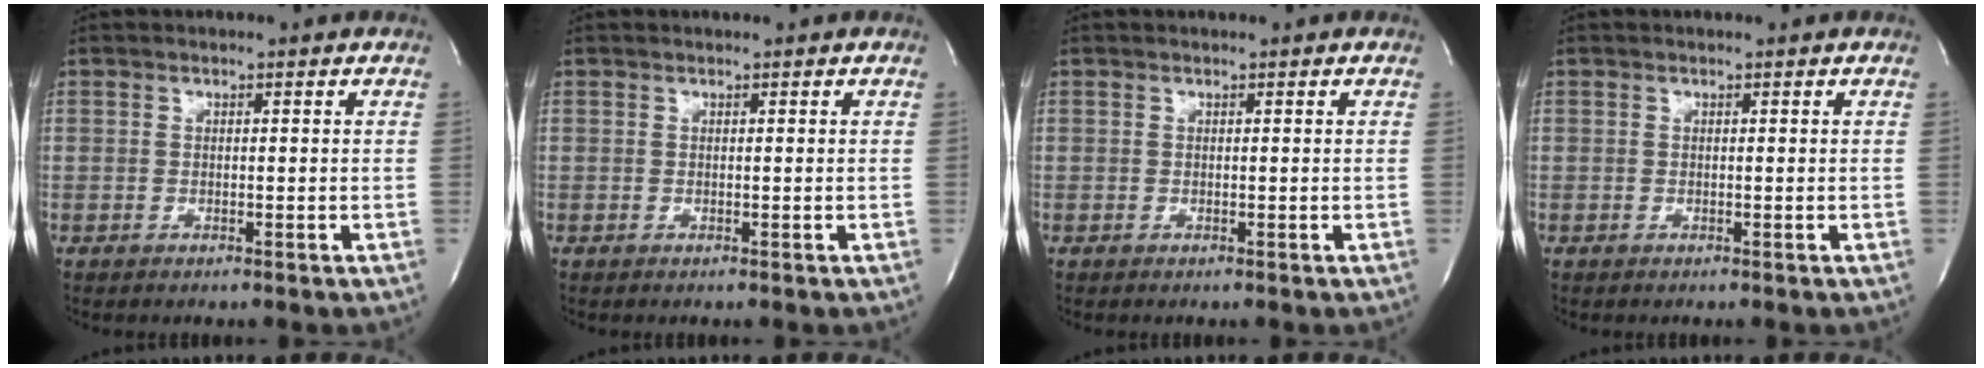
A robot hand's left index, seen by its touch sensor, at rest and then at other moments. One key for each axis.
{"total": 0.0}
{"total": 0.0}
{"total": 0.0}